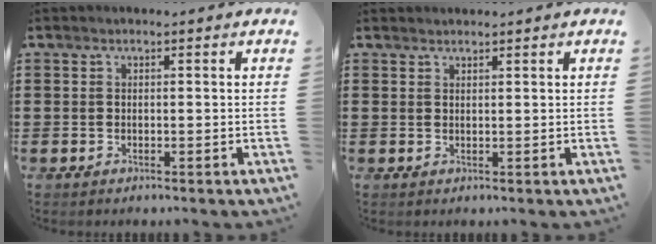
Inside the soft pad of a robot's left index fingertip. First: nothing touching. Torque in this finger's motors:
{"motor_torque": [0.39, 0.44, -0.01, 0.00]}